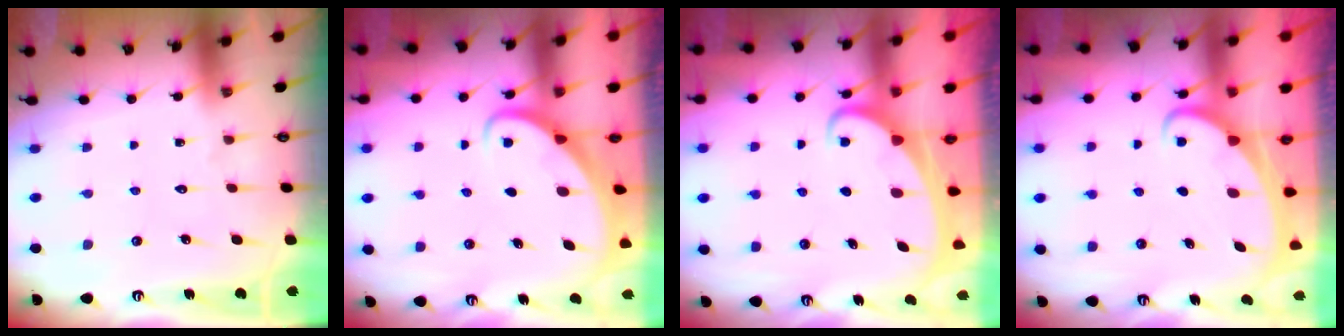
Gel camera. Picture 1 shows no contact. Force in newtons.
{"total": 2.1, "press": 2.1, "slide": 0.3}
{"total": 2.2, "press": 2.2, "slide": 0.3}
{"total": 1.9, "press": 1.9, "slide": 0.3}